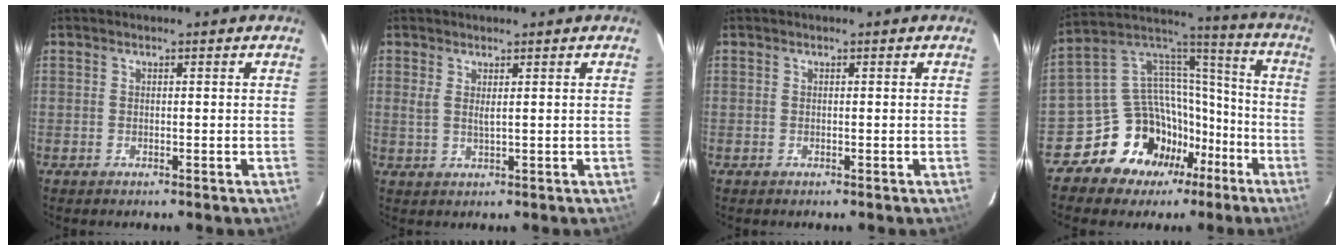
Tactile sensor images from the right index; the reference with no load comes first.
{"total": 2.1, "force": [0.9, 0.3, 1.9], "torque": [-0.035, -0.002, 0.016]}
{"total": 0.0}
{"total": 17.8, "force": [-11.7, 12.2, 5.5], "torque": [-0.121, 0.066, -0.182]}